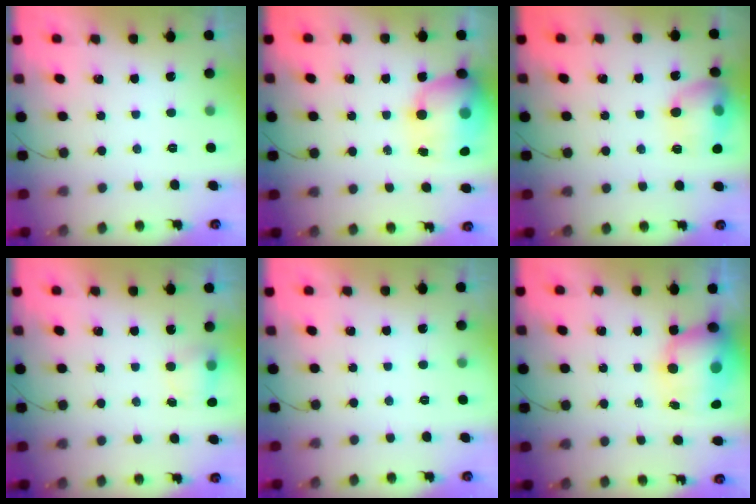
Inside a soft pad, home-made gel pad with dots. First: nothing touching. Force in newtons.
{"total": 15.9, "press": 15.5, "slide": 3.7}
{"total": 14.3, "press": 14.2, "slide": 1.5}
{"total": 4.2, "press": 4.0, "slide": 1.0}
{"total": 0.0}
{"total": 12.5, "press": 12.2, "slide": 3.0}